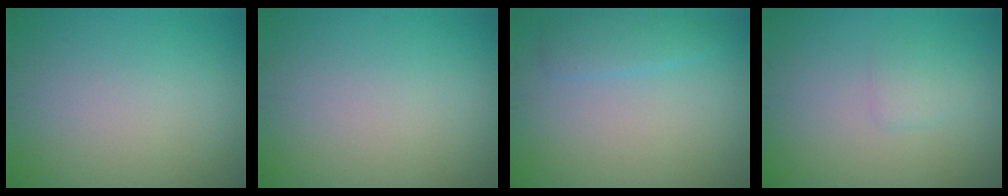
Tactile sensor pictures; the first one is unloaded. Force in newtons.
{"total": 0.0}
{"total": 1.9, "press": 1.9, "slide": 0.2}
{"total": 1.1, "press": 1.1, "slide": 0.1}